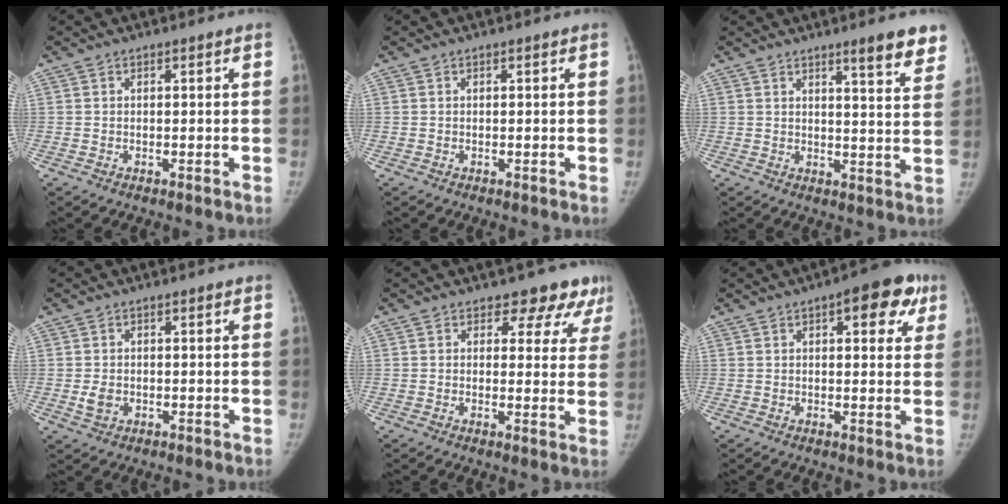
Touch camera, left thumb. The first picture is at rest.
{"total": 0.0}
{"total": 8.2, "force": [5.8, 1.1, 5.7], "torque": [-0.057, -0.036, 0.074]}
{"total": 2.6, "force": [-0.6, 2.0, 1.5], "torque": [-0.022, 0.000, -0.005]}
{"total": 7.7, "force": [6.0, 4.5, 1.6], "torque": [0.034, -0.025, 0.050]}
{"total": 9.4, "force": [4.3, 4.1, 7.2], "torque": [-0.051, -0.002, 0.045]}